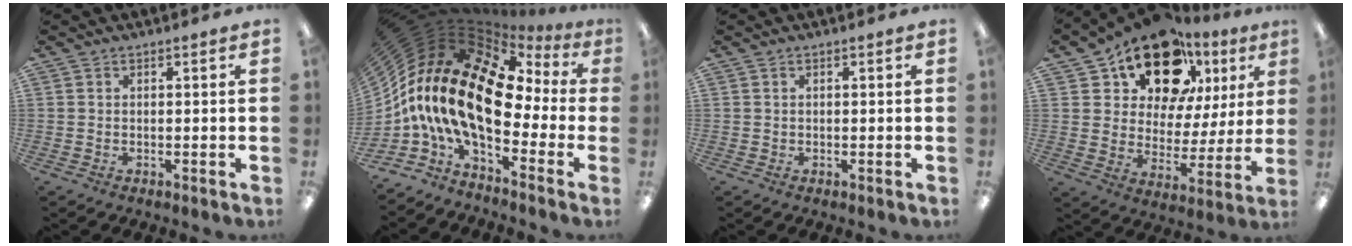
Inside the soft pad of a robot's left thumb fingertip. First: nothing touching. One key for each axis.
{"total": 21.8, "fx": -0.1, "fy": 11.2, "fz": 18.7, "tx": -0.409, "ty": -0.022, "tz": 0.007}
{"total": 0.0}
{"total": 19.0, "fx": 12.5, "fy": 10.3, "fz": 9.7, "tx": -0.167, "ty": -0.070, "tz": 0.222}